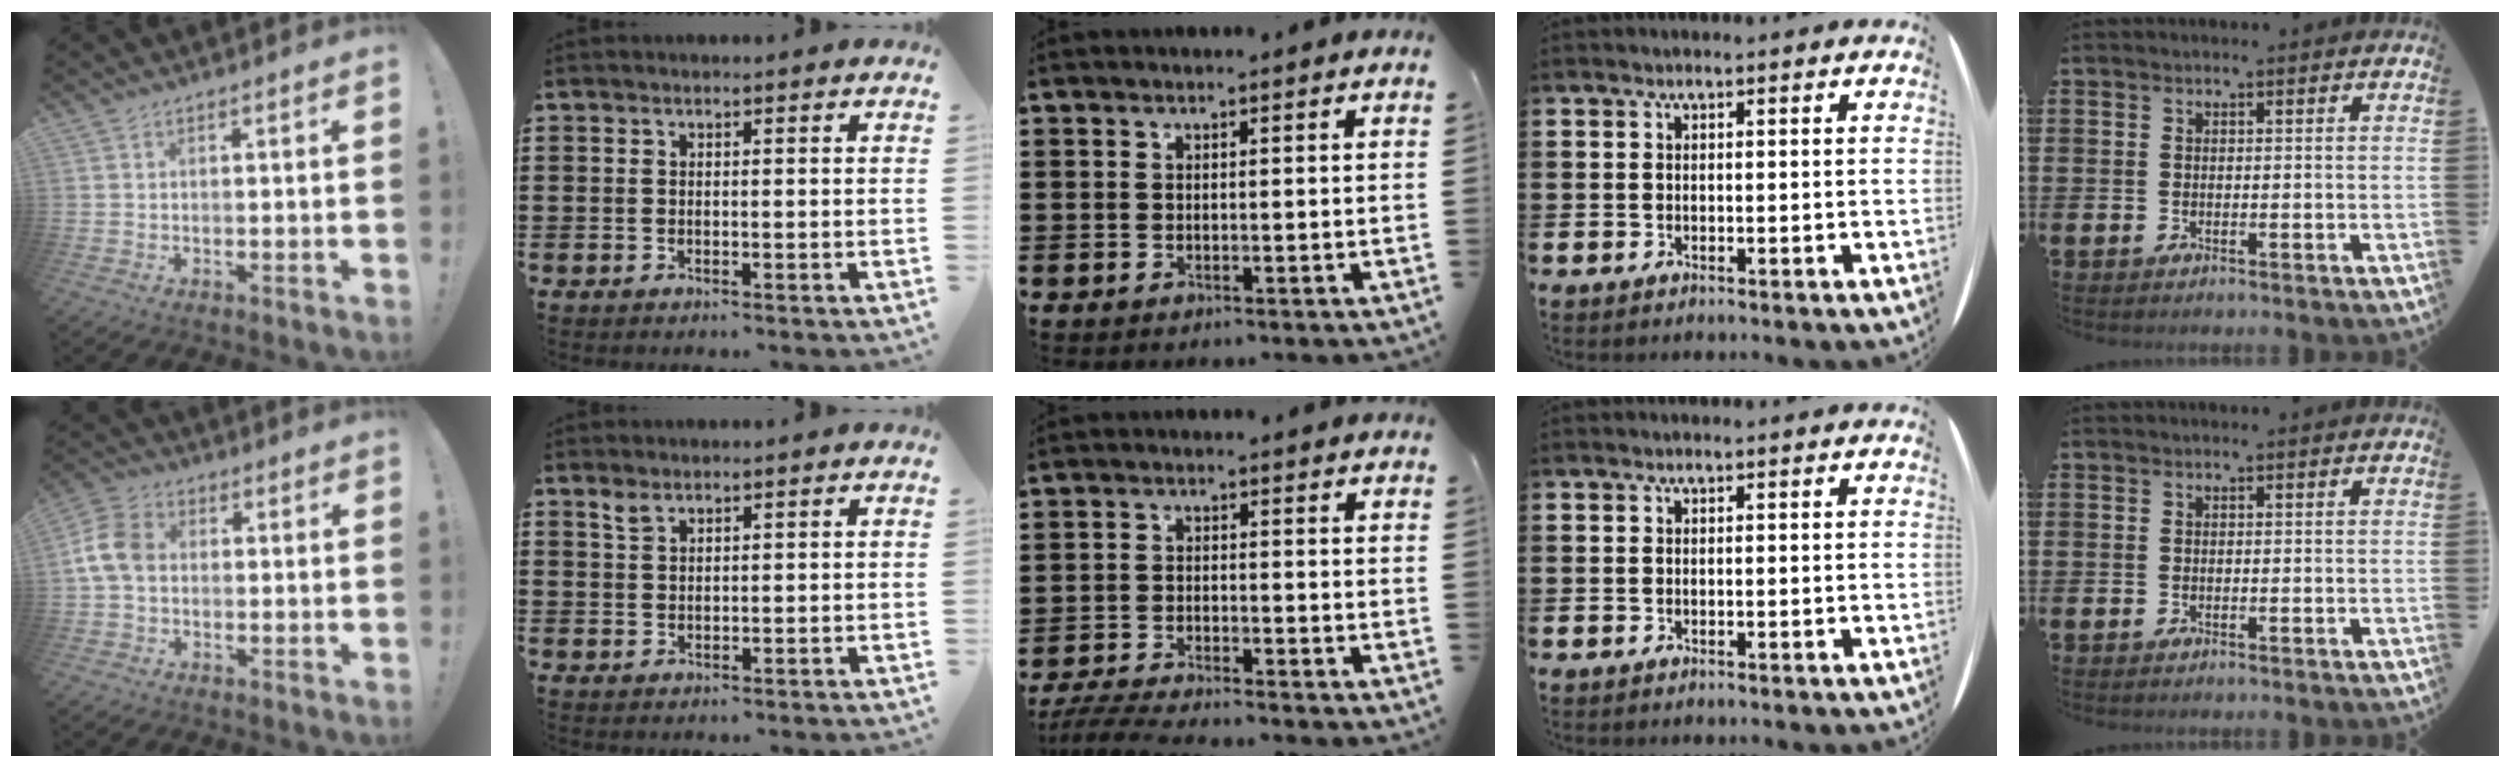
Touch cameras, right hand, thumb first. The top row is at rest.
{"thumb": {"total": 9.3, "force": [0.1, 6.6, 6.5], "torque": [-0.137, 0.013, 0.008]}, "index": {"total": 1.9, "force": [1.5, 0.7, 0.8], "torque": [-0.020, 0.001, 0.029]}, "middle": {"total": 4.3, "force": [-4.1, -0.1, 1.2], "torque": [-0.036, -0.013, -0.085]}}